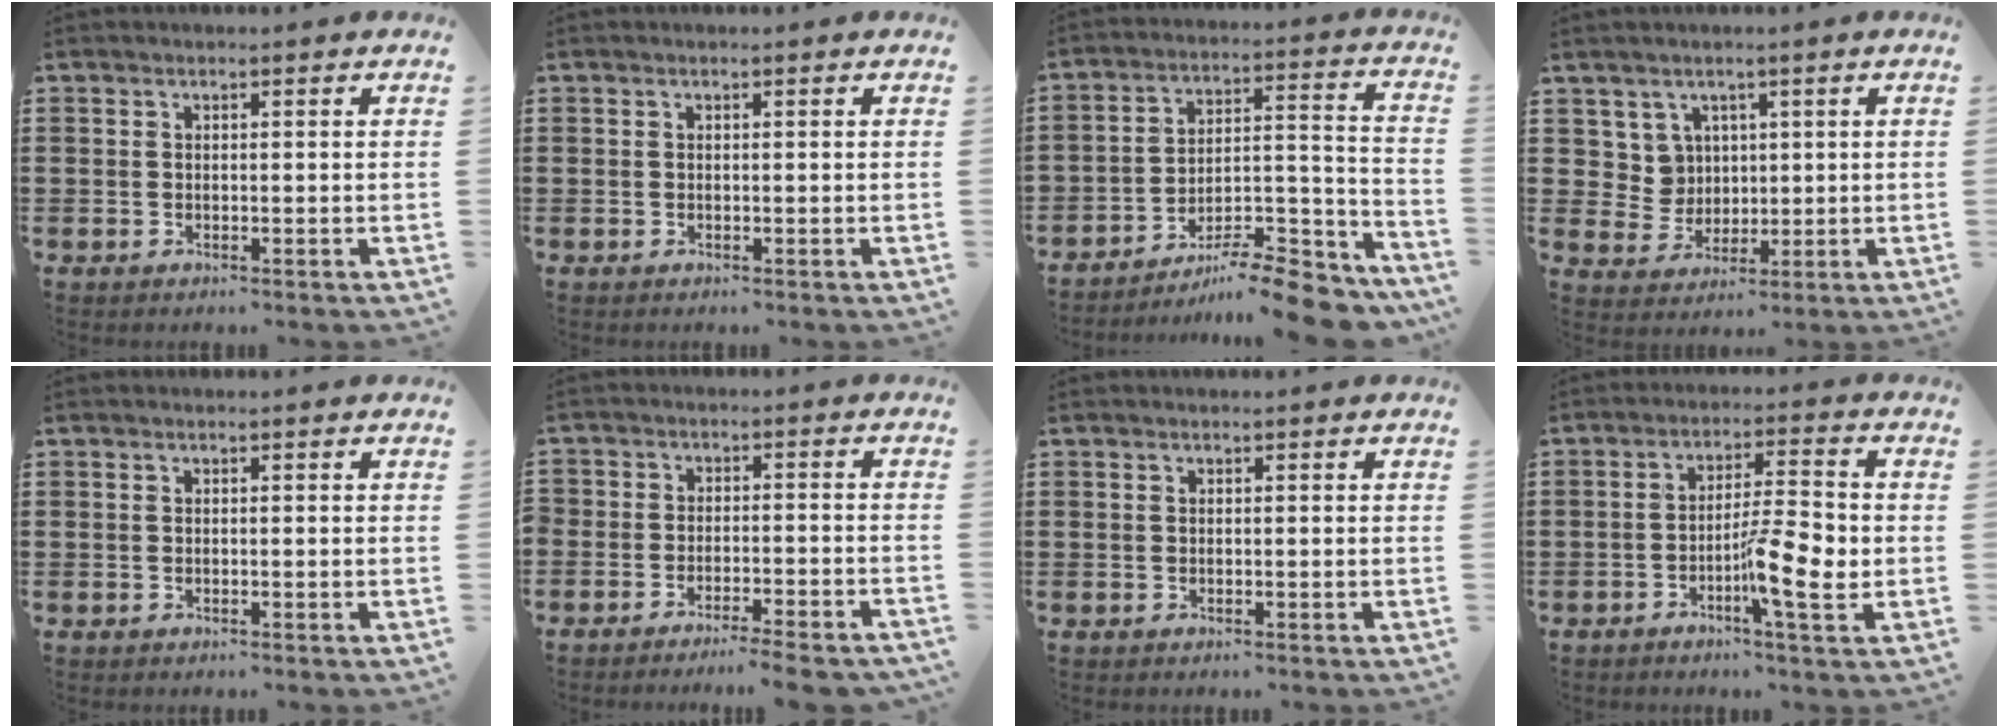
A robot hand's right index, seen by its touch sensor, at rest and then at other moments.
{"total": 0.0}
{"total": 10.9, "force": [-9.6, 1.7, 4.8], "torque": [-0.055, 0.031, -0.182]}
{"total": 4.9, "force": [1.9, 4.4, 1.1], "torque": [-0.043, 0.008, 0.037]}
{"total": 0.0}
{"total": 4.3, "force": [-4.2, 0.2, 0.7], "torque": [-0.015, -0.002, -0.086]}
{"total": 0.0}
{"total": 8.5, "force": [-2.4, 1.0, 8.1], "torque": [-0.138, -0.004, -0.042]}